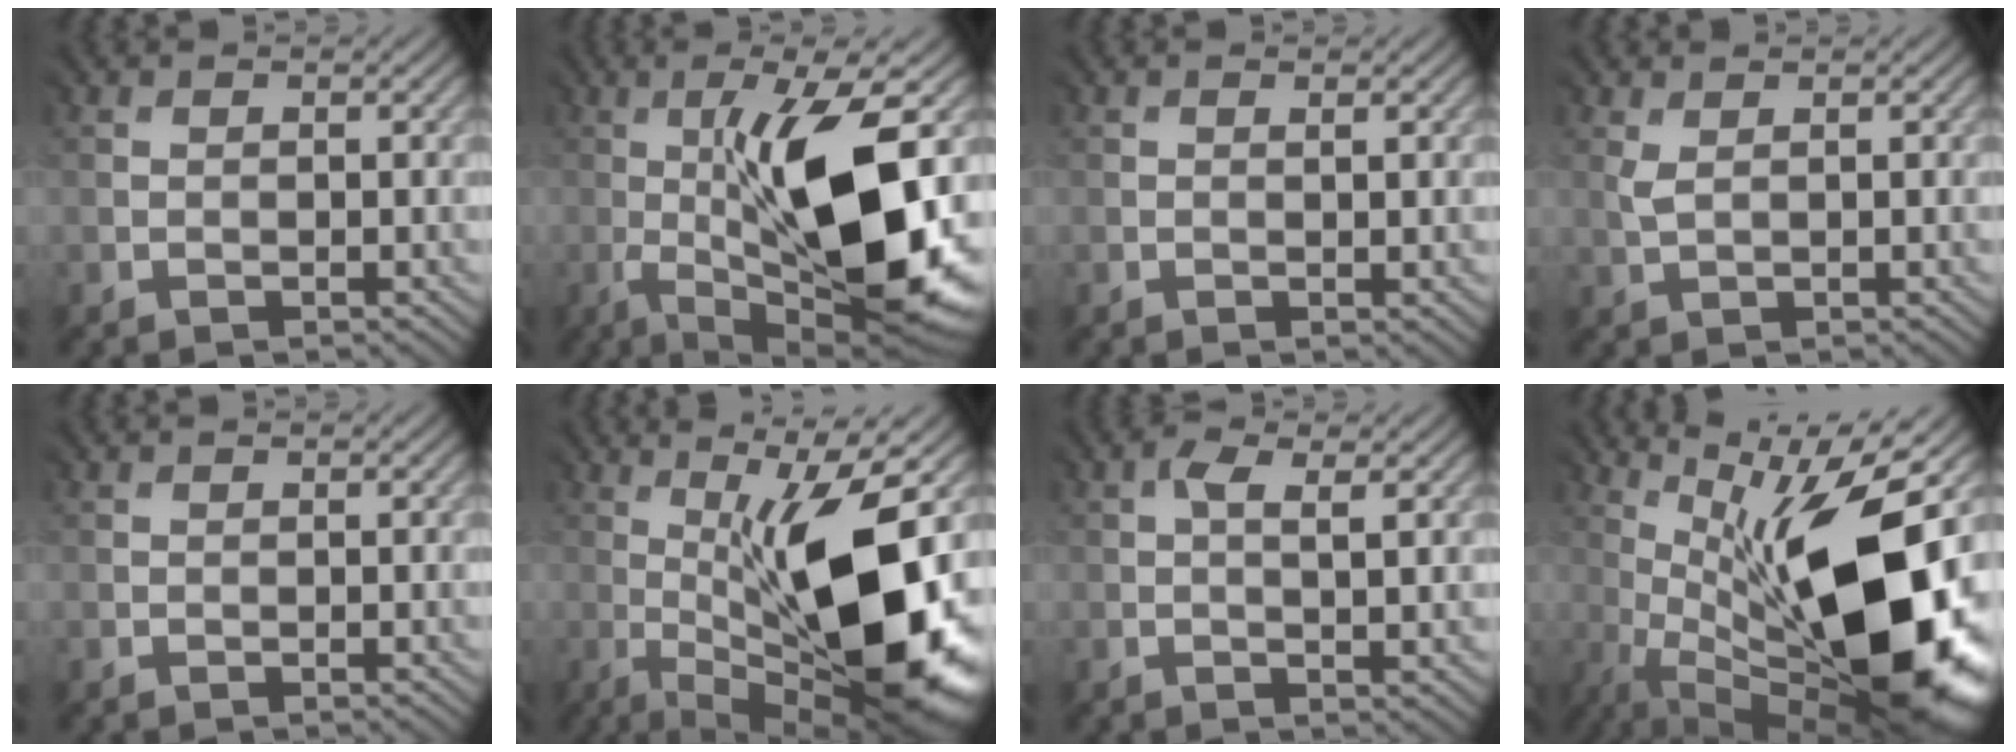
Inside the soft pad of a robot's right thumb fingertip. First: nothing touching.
{"total": 15.0, "force": [-1.7, 4.6, 14.2], "torque": [-0.233, 0.012, -0.034]}
{"total": 0.7, "force": [0.3, -0.3, 0.6], "torque": [-0.015, -0.002, 0.003]}
{"total": 1.4, "force": [1.1, 0.2, 0.8], "torque": [-0.033, 0.002, 0.024]}
{"total": 0.0}
{"total": 17.3, "force": [-1.2, 5.3, 16.4], "torque": [-0.232, 0.013, -0.026]}
{"total": 3.3, "force": [1.0, 0.9, 3.0], "torque": [-0.061, -0.001, 0.014]}
{"total": 18.1, "force": [-0.3, 7.0, 16.6], "torque": [-0.243, 0.006, -0.010]}